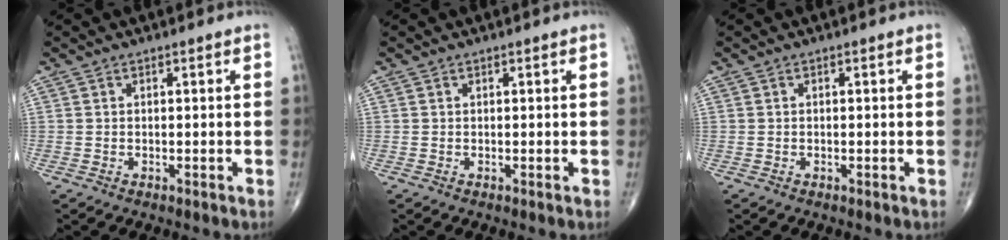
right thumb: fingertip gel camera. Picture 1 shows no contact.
{"total": 0.0}
{"total": 0.0}